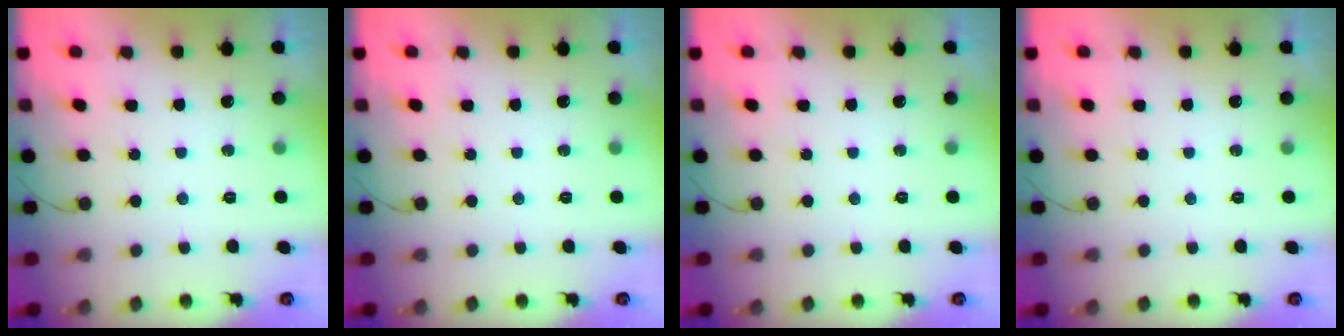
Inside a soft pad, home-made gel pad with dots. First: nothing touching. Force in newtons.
{"total": 0.0}
{"total": 0.0}
{"total": 0.0}